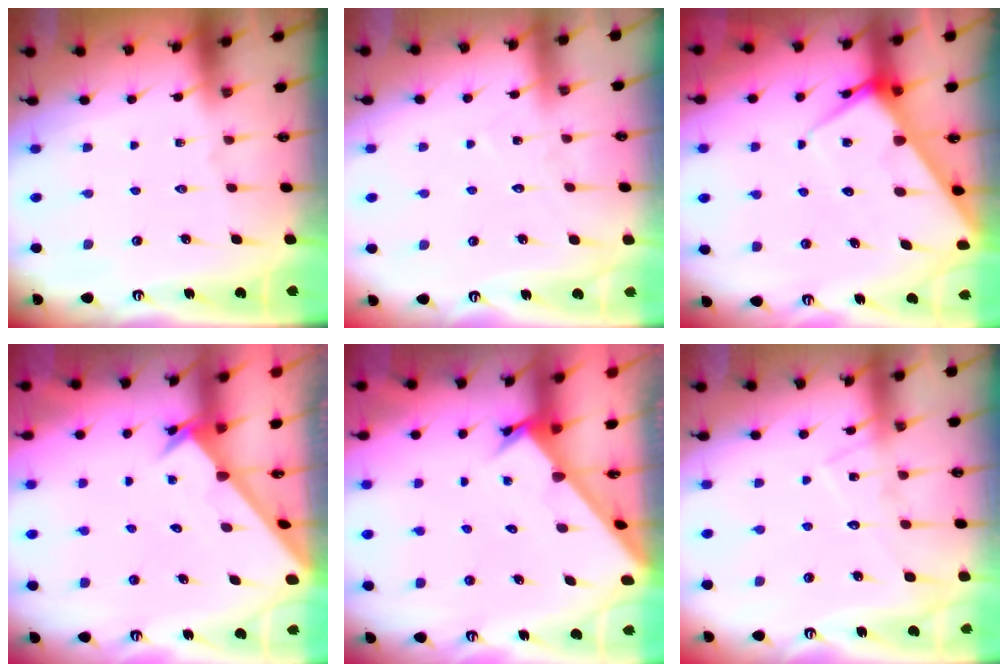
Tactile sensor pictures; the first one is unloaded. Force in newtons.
{"total": 5.2, "press": 5.2, "slide": 0.4}
{"total": 7.3, "press": 7.3, "slide": 0.5}
{"total": 2.6, "press": 2.6, "slide": 0.2}
{"total": 2.6, "press": 2.6, "slide": 0.3}
{"total": 10.3, "press": 10.2, "slide": 0.8}